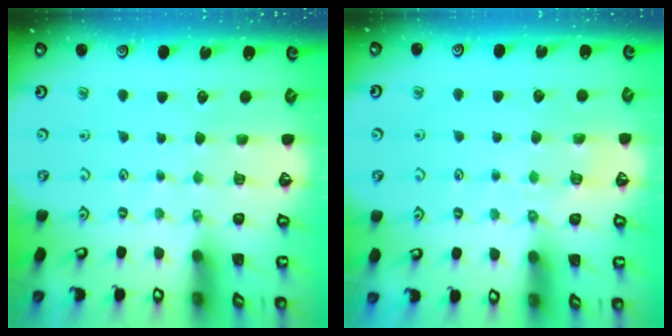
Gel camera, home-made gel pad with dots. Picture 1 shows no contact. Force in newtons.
{"total": 3.0, "press": 2.9, "slide": 0.7}